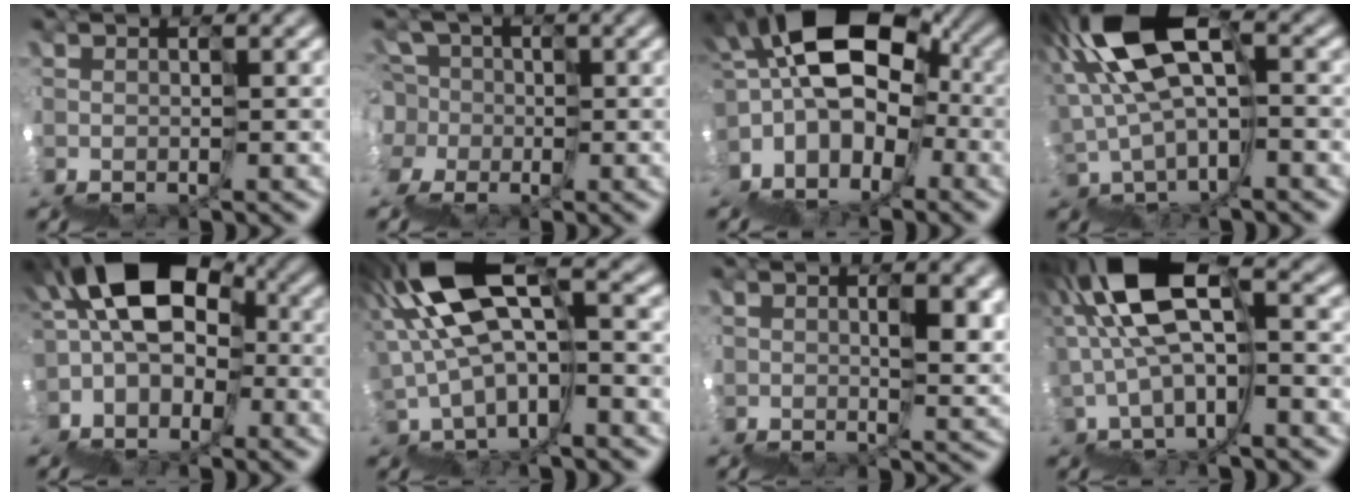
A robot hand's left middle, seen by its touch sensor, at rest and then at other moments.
{"total": 3.5, "force": [0.0, 3.3, -1.1], "torque": [0.025, 0.031, -0.015]}
{"total": 9.2, "force": [1.0, 6.4, 6.4], "torque": [-0.072, 0.028, 0.011]}
{"total": 7.7, "force": [3.3, 3.8, 5.8], "torque": [-0.118, 0.032, 0.050]}
{"total": 8.1, "force": [0.3, 6.4, 4.9], "torque": [-0.058, 0.032, -0.003]}
{"total": 7.8, "force": [2.6, 3.8, 6.3], "torque": [-0.127, 0.035, 0.048]}
{"total": 4.9, "force": [2.8, 2.3, 3.3], "torque": [-0.063, -0.004, 0.057]}
{"total": 7.1, "force": [2.3, 3.5, 5.7], "torque": [-0.124, 0.038, 0.039]}